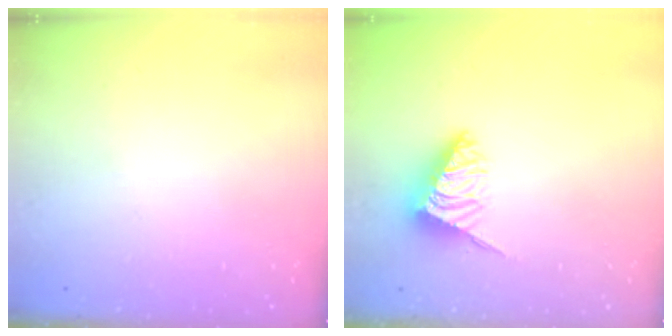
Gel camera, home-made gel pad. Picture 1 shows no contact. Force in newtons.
{"total": 3.0, "press": 3.0, "slide": 0.2}